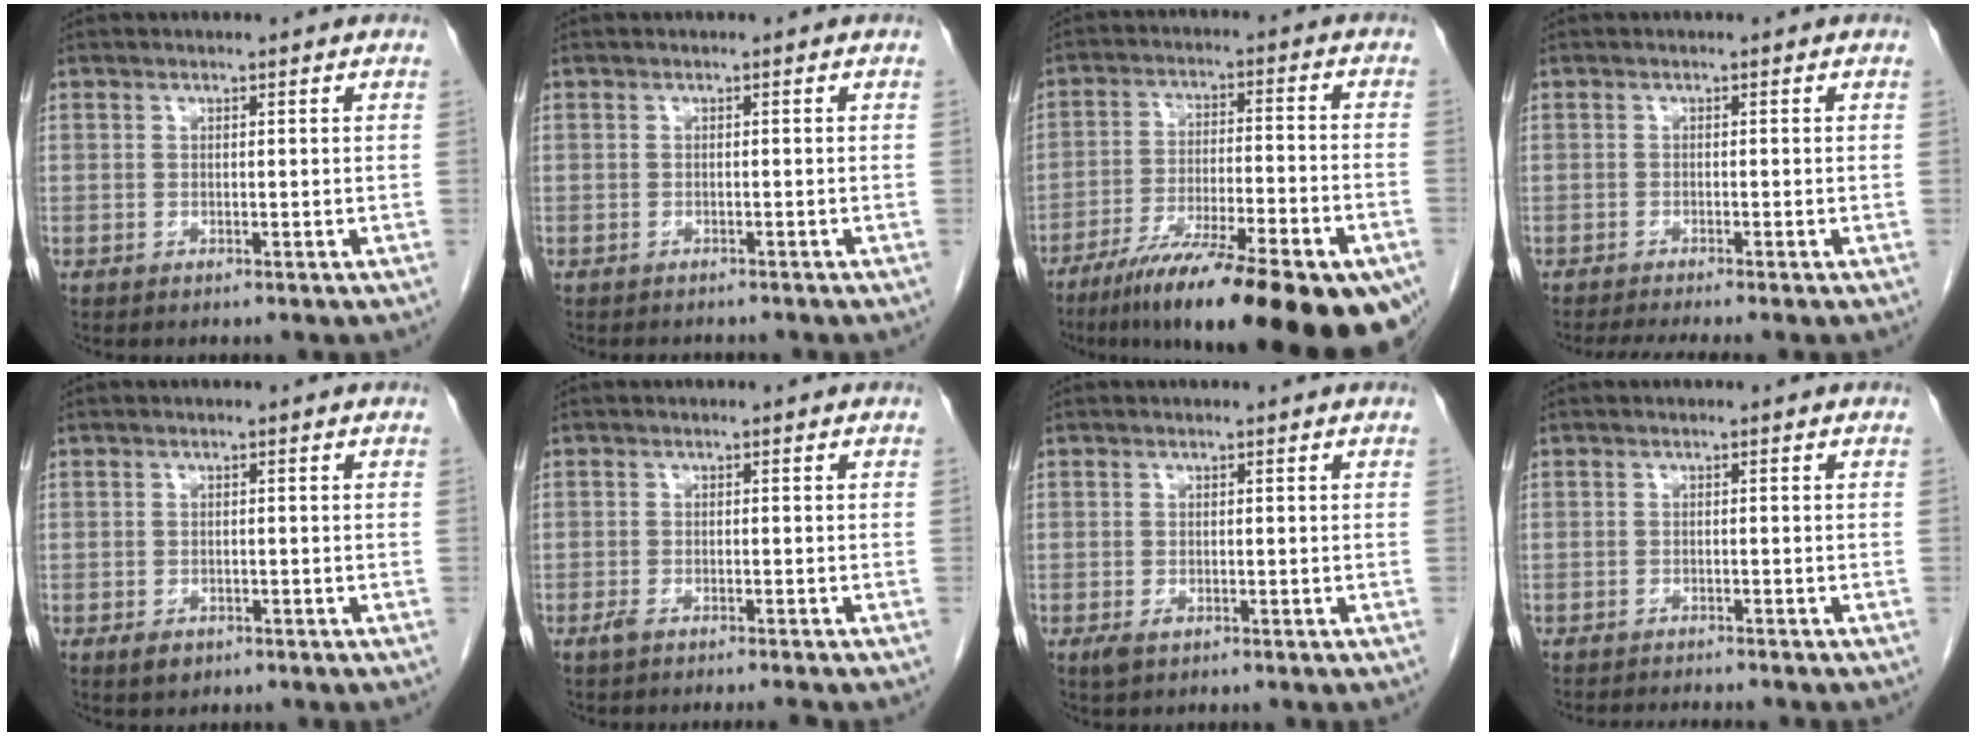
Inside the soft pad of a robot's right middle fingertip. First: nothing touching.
{"total": 2.3, "force": [-2.1, 0.9, 0.4], "torque": [-0.005, -0.003, -0.026]}
{"total": 25.4, "force": [-18.2, 3.6, 17.3], "torque": [-0.204, -0.028, -0.271]}
{"total": 4.1, "force": [-3.5, -0.5, 2.1], "torque": [-0.029, -0.011, -0.057]}
{"total": 1.8, "force": [-1.1, 1.2, 0.9], "torque": [-0.018, 0.001, -0.008]}
{"total": 3.1, "force": [-2.6, 0.1, 1.6], "torque": [-0.026, -0.004, -0.040]}
{"total": 1.5, "force": [-0.7, 0.7, 1.1], "torque": [-0.024, -0.002, -0.007]}
{"total": 5.0, "force": [-4.7, 0.4, 1.6], "torque": [-0.017, -0.010, -0.067]}